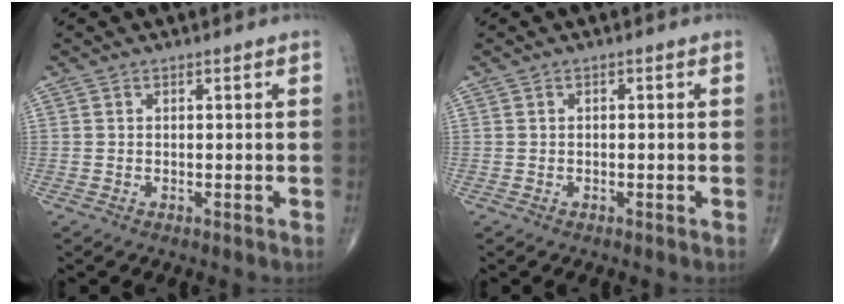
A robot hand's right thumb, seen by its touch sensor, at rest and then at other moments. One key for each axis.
{"total": 0.0}